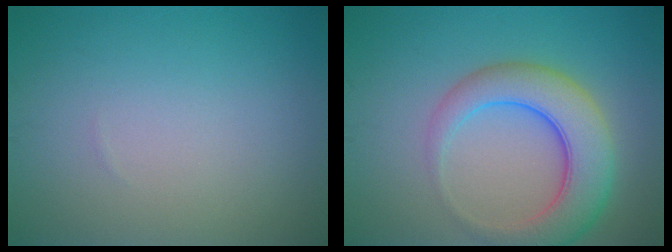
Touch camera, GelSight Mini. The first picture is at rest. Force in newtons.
{"total": 6.7, "press": 6.7, "slide": 0.4}